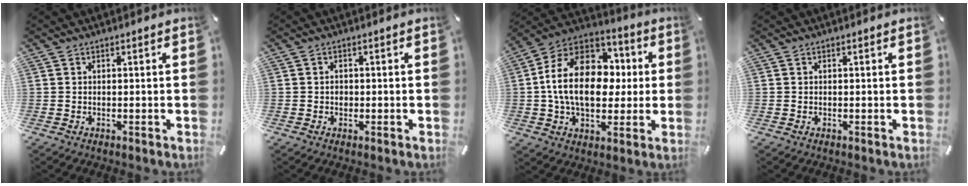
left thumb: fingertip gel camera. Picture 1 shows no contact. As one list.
[{"total": 1.2, "force": [-0.2, 1.0, 0.6], "torque": [-0.013, 0.004, -0.005]}, {"total": 20.3, "force": [0.9, 14.6, 14.0], "torque": [-0.267, 0.010, 0.017]}, {"total": 0.0}]